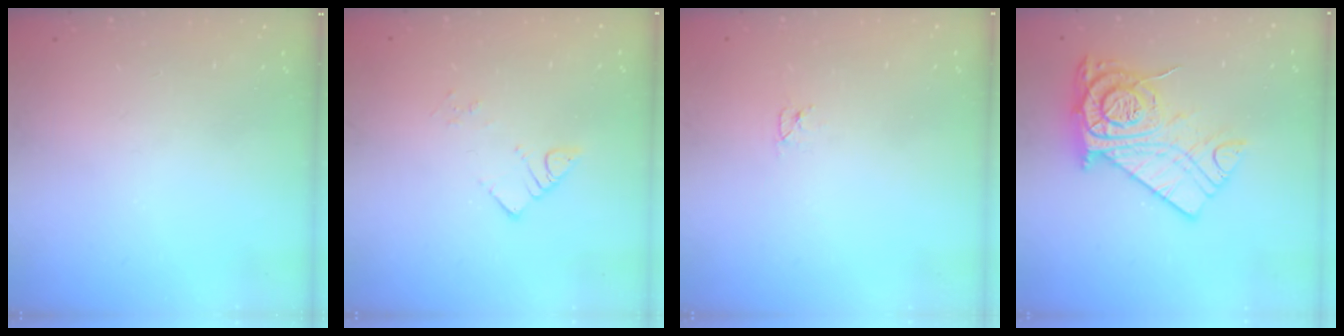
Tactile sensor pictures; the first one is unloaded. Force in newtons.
{"total": 3.3, "press": 3.3, "slide": 0.1}
{"total": 2.6, "press": 2.6, "slide": 0.3}
{"total": 16.3, "press": 16.3, "slide": 1.3}